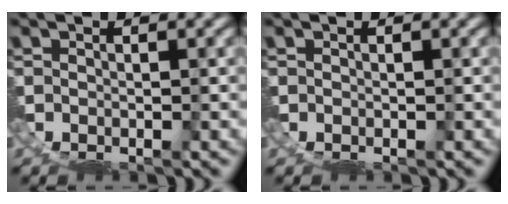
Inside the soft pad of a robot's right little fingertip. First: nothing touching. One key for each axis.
{"total": 0.0}